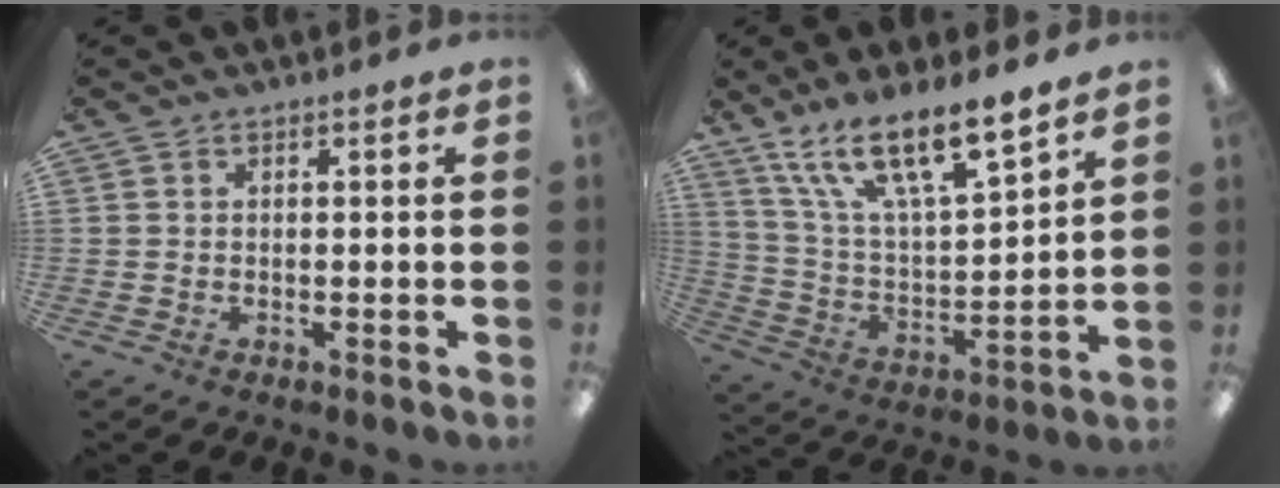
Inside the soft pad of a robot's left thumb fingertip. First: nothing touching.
{"total": 15.9, "force": [12.9, 3.2, 8.6], "torque": [-0.169, -0.085, 0.225]}